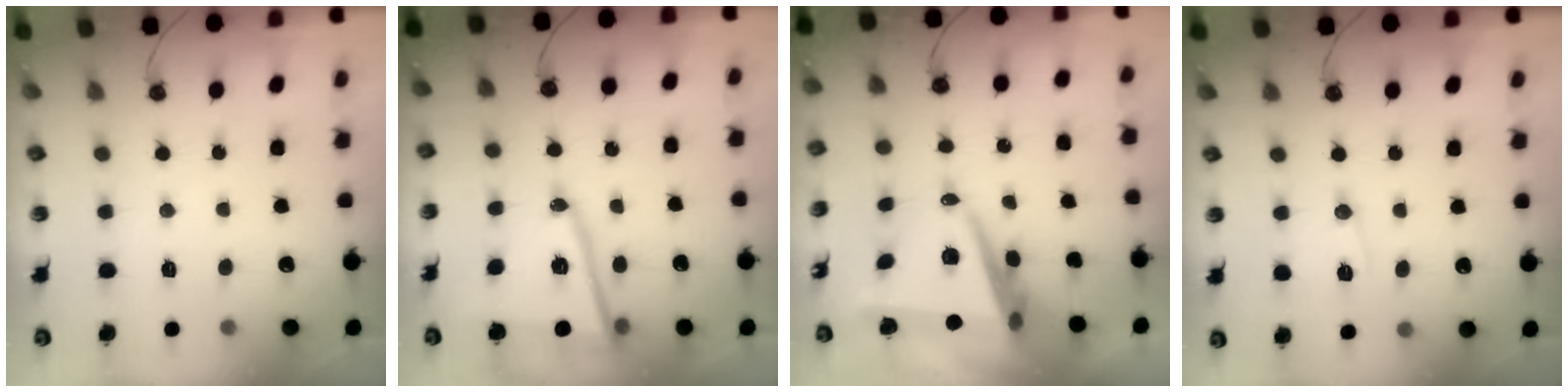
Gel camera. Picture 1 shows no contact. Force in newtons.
{"total": 14.4, "press": 14.3, "slide": 1.4}
{"total": 11.2, "press": 10.5, "slide": 4.0}
{"total": 7.0, "press": 6.9, "slide": 1.1}